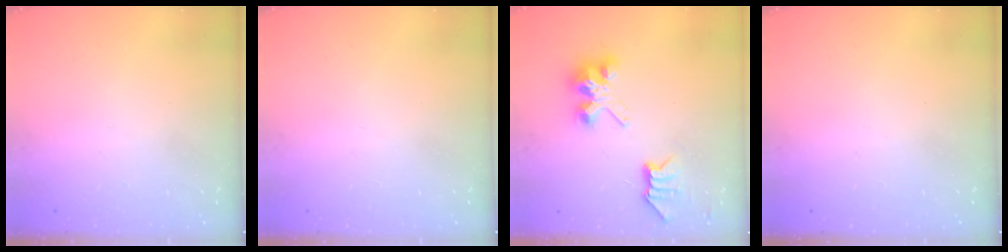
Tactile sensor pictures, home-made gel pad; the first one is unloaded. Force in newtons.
{"total": 0.0}
{"total": 7.2, "press": 7.2, "slide": 0.2}
{"total": 0.0}